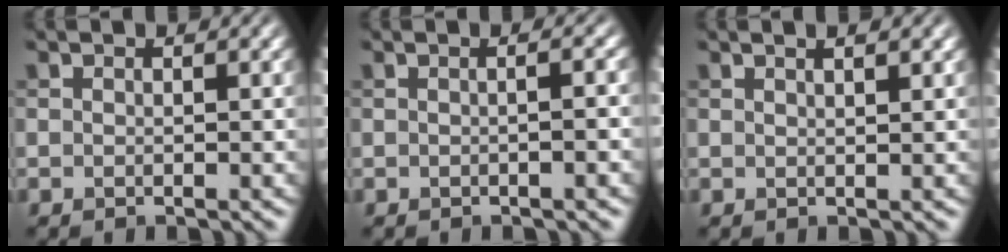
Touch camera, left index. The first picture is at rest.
{"total": 2.6, "force": [0.0, 1.1, 2.4], "torque": [-0.009, 0.006, -0.012]}
{"total": 2.1, "force": [1.4, 0.7, 1.3], "torque": [-0.006, 0.002, 0.006]}